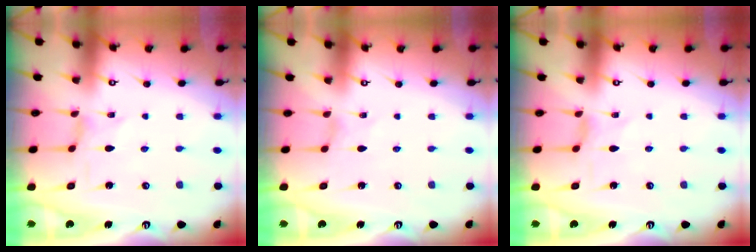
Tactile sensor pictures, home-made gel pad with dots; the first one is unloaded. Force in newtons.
{"total": 0.0}
{"total": 0.6, "press": 0.6, "slide": 0.2}